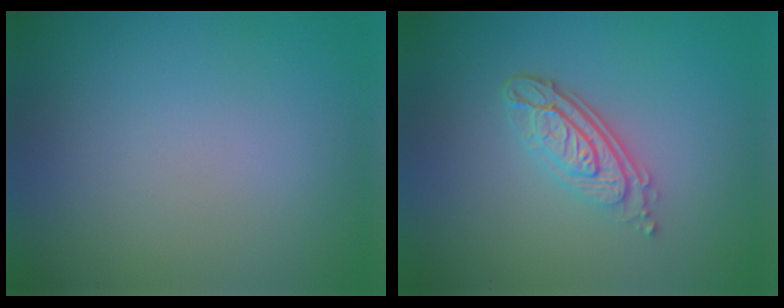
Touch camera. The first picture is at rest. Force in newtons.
{"total": 4.2, "press": 3.0, "slide": 2.8}